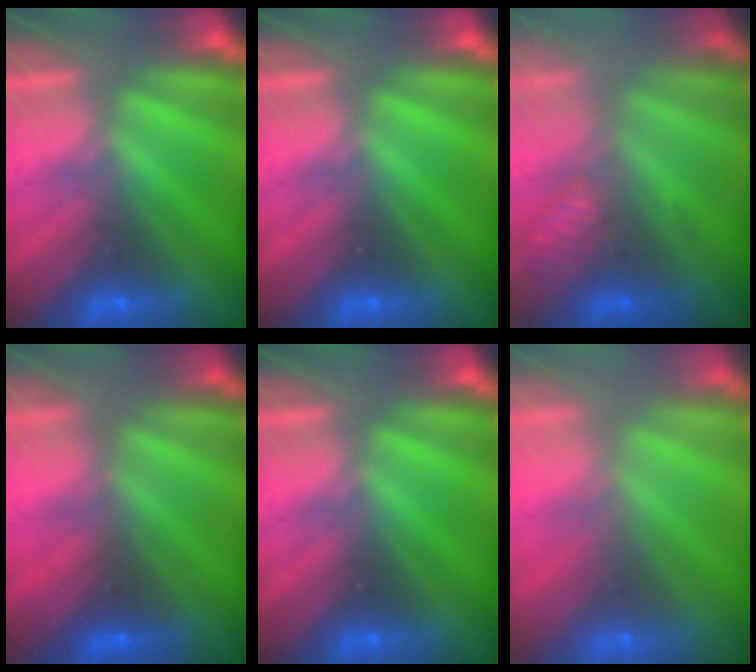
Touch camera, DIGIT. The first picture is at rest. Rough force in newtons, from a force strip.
{"total": 0.0}
{"total": 2.5}
{"total": 4.9}
{"total": 0.0}
{"total": 2.2}